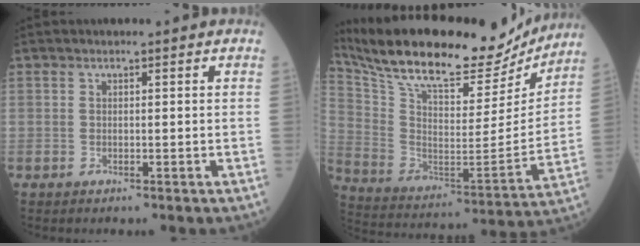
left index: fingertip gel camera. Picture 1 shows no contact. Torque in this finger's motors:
{"motor_torque": [0.93, -1.21, 0.27, 0.09]}